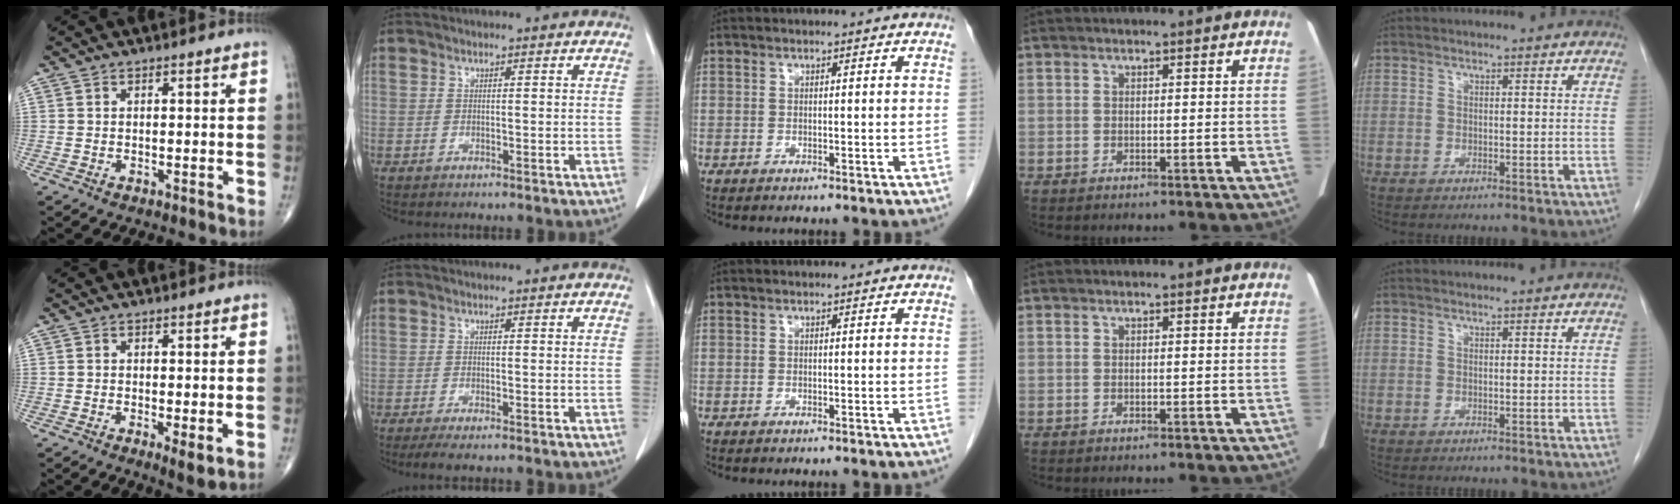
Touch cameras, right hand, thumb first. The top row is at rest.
{"thumb": {"total": 3.0, "force": [-0.6, 0.8, 2.8], "torque": [-0.051, -0.013, -0.012]}, "index": {"total": 2.2, "force": [-1.5, 0.3, 1.6], "torque": [-0.028, -0.007, -0.027]}}